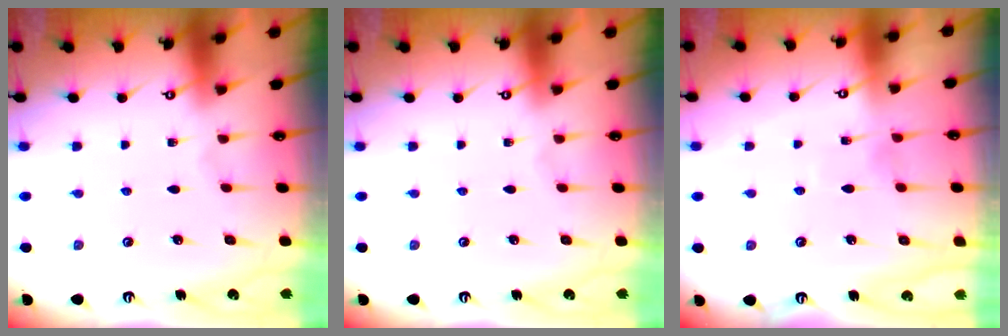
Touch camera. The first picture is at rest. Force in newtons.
{"total": 0.0}
{"total": 7.1, "press": 7.0, "slide": 0.8}